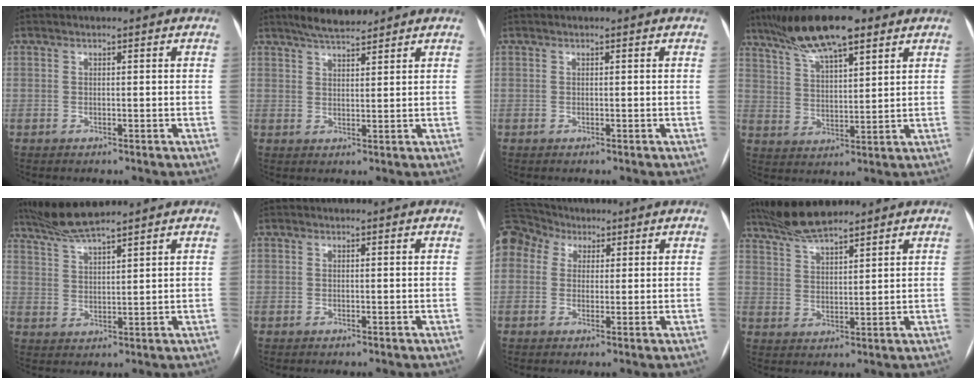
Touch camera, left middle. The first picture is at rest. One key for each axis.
{"total": 5.6, "fx": 4.9, "fy": 0.8, "fz": 2.5, "tx": -0.046, "ty": 0.014, "tz": 0.088}
{"total": 0.0}
{"total": 13.2, "fx": 9.6, "fy": 2.5, "fz": 8.7, "tx": -0.161, "ty": 0.019, "tz": 0.169}
{"total": 7.4, "fx": 6.7, "fy": -0.4, "fz": 3.2, "tx": -0.067, "ty": 0.015, "tz": 0.130}
{"total": 0.0}
{"total": 14.2, "fx": 6.6, "fy": 11.1, "fz": 5.8, "tx": -0.181, "ty": 0.083, "tz": 0.126}
{"total": 8.8, "fx": 7.8, "fy": 1.0, "fz": 3.9, "tx": -0.077, "ty": 0.021, "tz": 0.146}